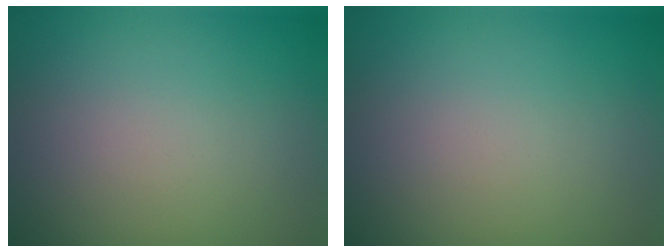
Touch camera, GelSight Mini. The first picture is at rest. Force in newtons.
{"total": 0.0}